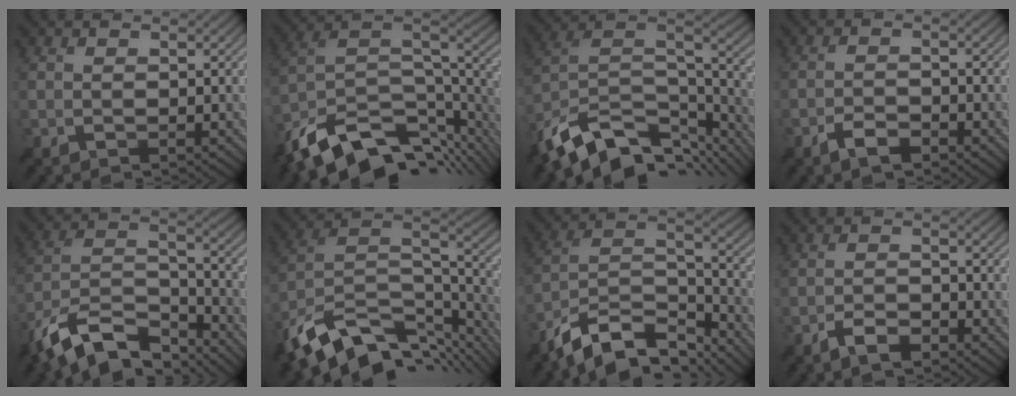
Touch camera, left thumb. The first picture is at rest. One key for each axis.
{"total": 13.9, "fx": -8.4, "fy": 6.4, "fz": 9.0, "tx": -0.209, "ty": -0.010, "tz": -0.140}
{"total": 15.1, "fx": -9.7, "fy": 7.6, "fz": 8.7, "tx": -0.216, "ty": -0.018, "tz": -0.154}
{"total": 2.6, "fx": -1.8, "fy": 0.8, "fz": 1.7, "tx": -0.036, "ty": 0.003, "tz": -0.039}
{"total": 14.1, "fx": -10.2, "fy": 5.7, "fz": 7.9, "tx": -0.176, "ty": 0.000, "tz": -0.197}
{"total": 14.7, "fx": -8.2, "fy": 7.8, "fz": 9.4, "tx": -0.226, "ty": -0.015, "tz": -0.135}
{"total": 13.0, "fx": -9.6, "fy": 5.1, "fz": 7.2, "tx": -0.152, "ty": -0.001, "tz": -0.178}
{"total": 2.9, "fx": -2.0, "fy": 1.0, "fz": 1.8, "tx": -0.038, "ty": 0.004, "tz": -0.045}